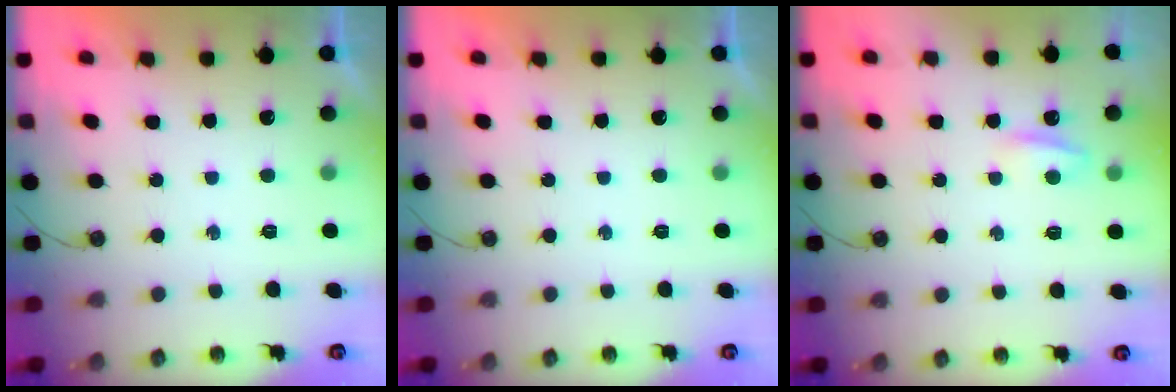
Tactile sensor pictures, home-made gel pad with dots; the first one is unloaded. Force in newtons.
{"total": 0.0}
{"total": 4.5, "press": 4.4, "slide": 0.8}